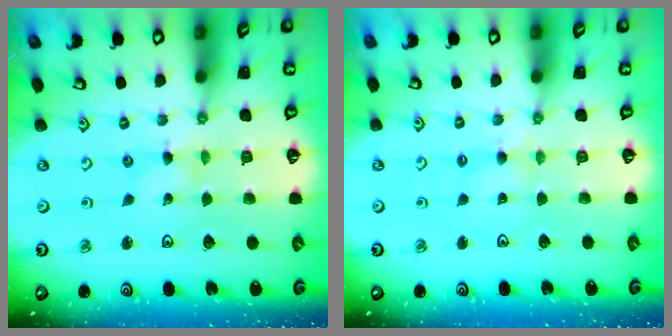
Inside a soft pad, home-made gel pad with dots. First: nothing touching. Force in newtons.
{"total": 2.3, "press": 2.3, "slide": 0.4}